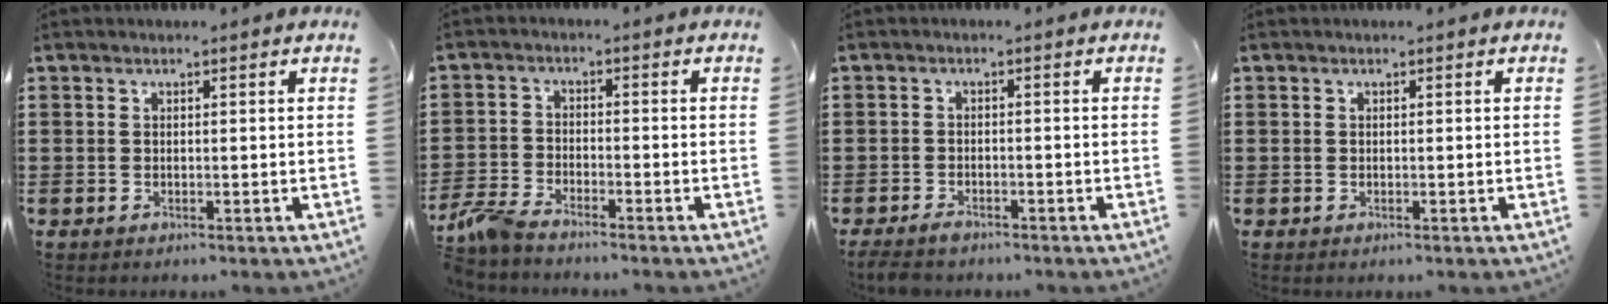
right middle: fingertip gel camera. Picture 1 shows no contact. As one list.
[{"total": 4.3, "force": [-3.8, 0.7, 1.8], "torque": [-0.066, -0.010, -0.084]}, {"total": 1.8, "force": [-1.6, 0.5, 0.7], "torque": [-0.024, -0.002, -0.033]}, {"total": 0.0}]